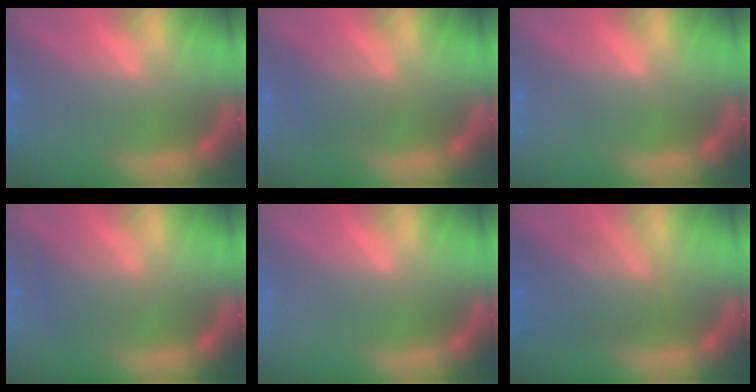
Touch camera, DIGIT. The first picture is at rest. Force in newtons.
{"total": 2.5}
{"total": 0.0}
{"total": 2.5}
{"total": 0.0}
{"total": 6.1}